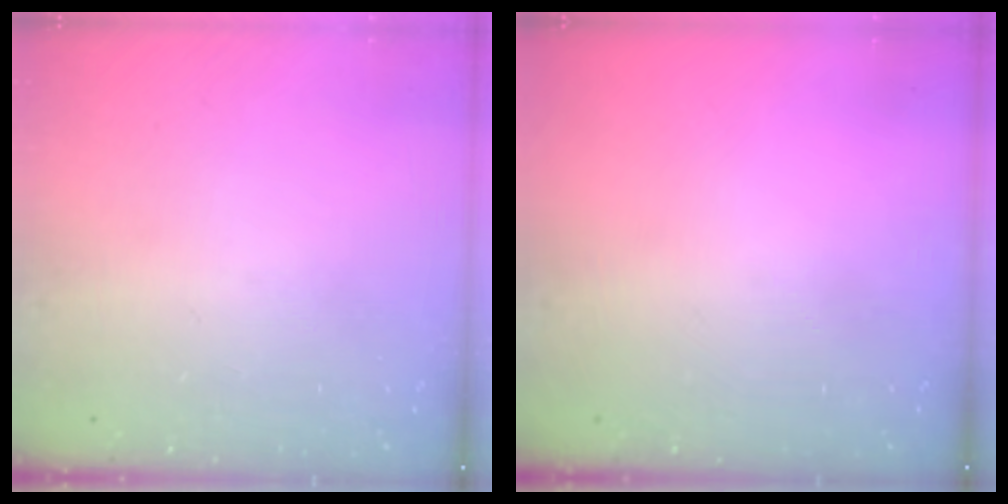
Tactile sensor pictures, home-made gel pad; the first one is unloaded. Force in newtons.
{"total": 0.0}